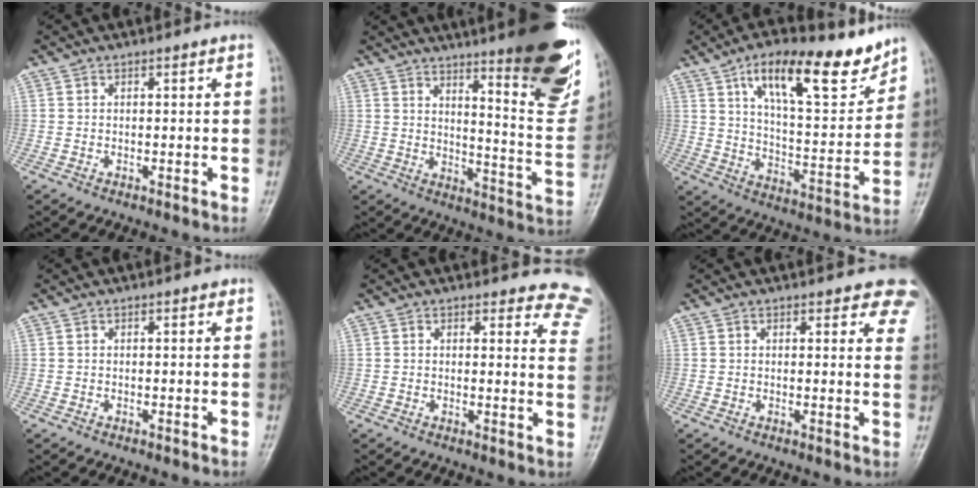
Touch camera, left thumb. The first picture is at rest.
{"total": 24.1, "force": [15.1, 5.0, 18.1], "torque": [-0.207, -0.091, 0.199]}
{"total": 19.3, "force": [12.2, 6.9, 13.3], "torque": [-0.163, -0.062, 0.201]}
{"total": 0.5, "force": [0.2, 0.4, 0.3], "torque": [0.003, 0.001, -0.003]}
{"total": 10.5, "force": [9.9, 3.4, 0.5], "torque": [0.057, -0.076, 0.064]}
{"total": 7.2, "force": [5.9, 3.1, 2.8], "torque": [0.012, -0.022, 0.043]}